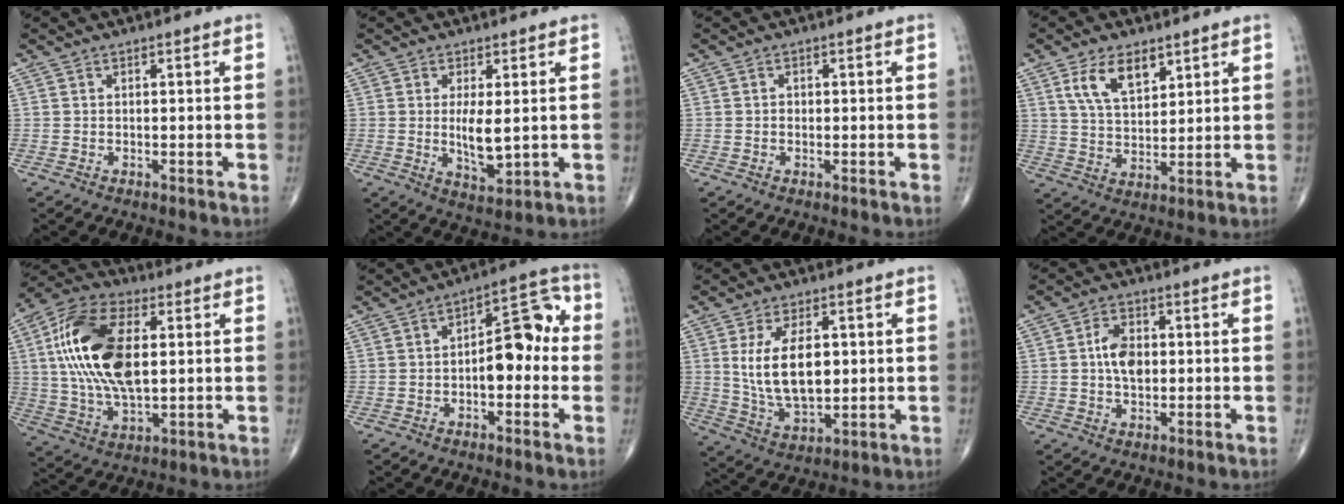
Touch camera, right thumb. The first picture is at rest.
{"total": 6.1, "force": [0.4, 2.1, 5.7], "torque": [-0.101, -0.019, 0.014]}
{"total": 1.3, "force": [0.0, 0.9, 1.0], "torque": [-0.016, 0.002, 0.000]}
{"total": 8.8, "force": [4.7, 4.4, 5.9], "torque": [-0.093, -0.024, 0.094]}
{"total": 20.1, "force": [3.3, 10.2, 17.0], "torque": [-0.339, 0.002, 0.056]}
{"total": 10.5, "force": [-0.5, 5.3, 9.0], "torque": [-0.105, 0.034, -0.016]}
{"total": 13.2, "force": [1.9, 7.0, 11.0], "torque": [-0.187, -0.014, 0.046]}
{"total": 6.0, "force": [0.3, 3.8, 4.7], "torque": [-0.077, 0.007, 0.002]}